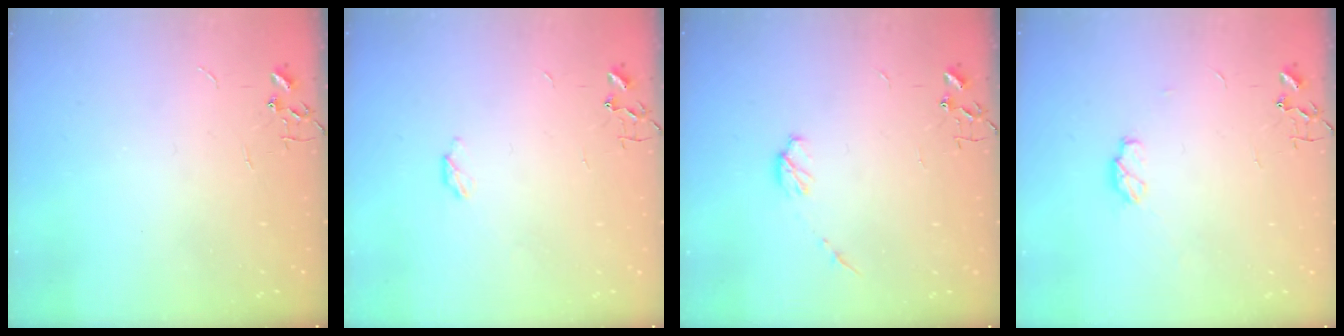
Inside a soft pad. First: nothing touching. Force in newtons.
{"total": 2.8, "press": 2.7, "slide": 0.5}
{"total": 5.8, "press": 5.8, "slide": 0.5}
{"total": 5.2, "press": 5.2, "slide": 0.8}